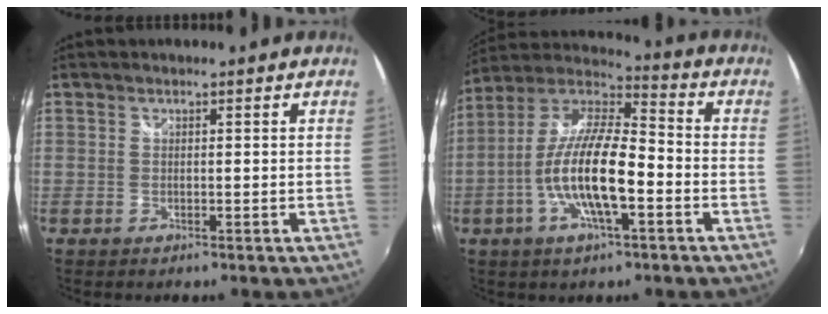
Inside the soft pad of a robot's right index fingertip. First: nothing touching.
{"total": 15.7, "force": [-4.7, 4.5, 14.3], "torque": [-0.281, -0.004, -0.092]}